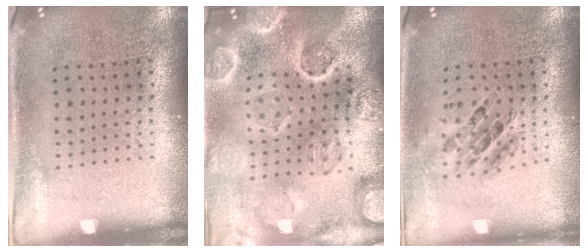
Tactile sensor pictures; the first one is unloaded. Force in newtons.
{"total": 5.1, "press": 4.5, "slide": 2.5}
{"total": 0.7, "press": 0.7, "slide": 0.2}